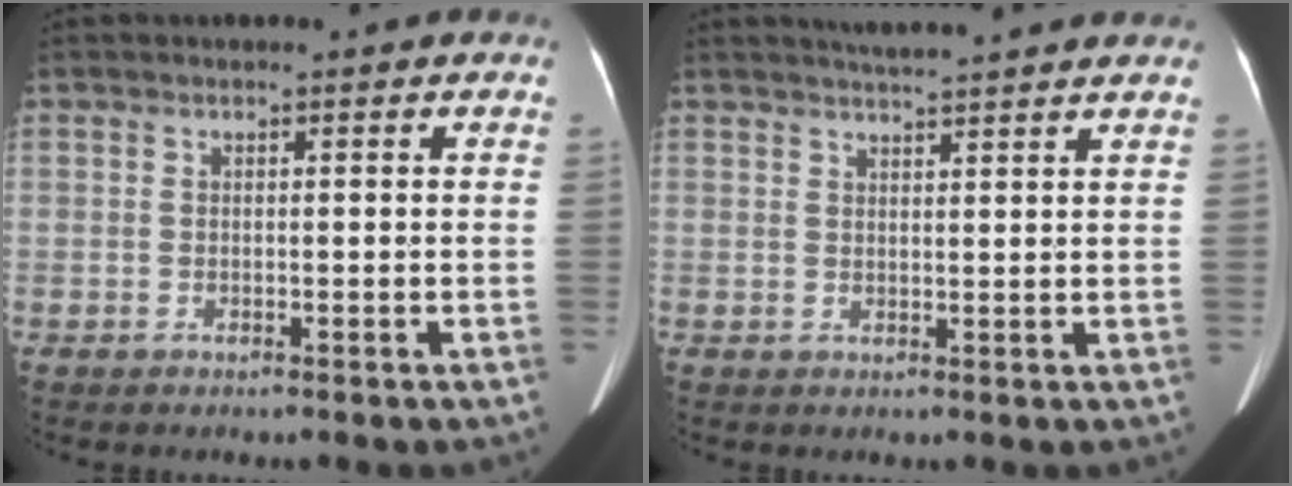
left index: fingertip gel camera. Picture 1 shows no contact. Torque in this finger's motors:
{"motor_torque": [0.12, -0.34, 0.01, 0.04]}